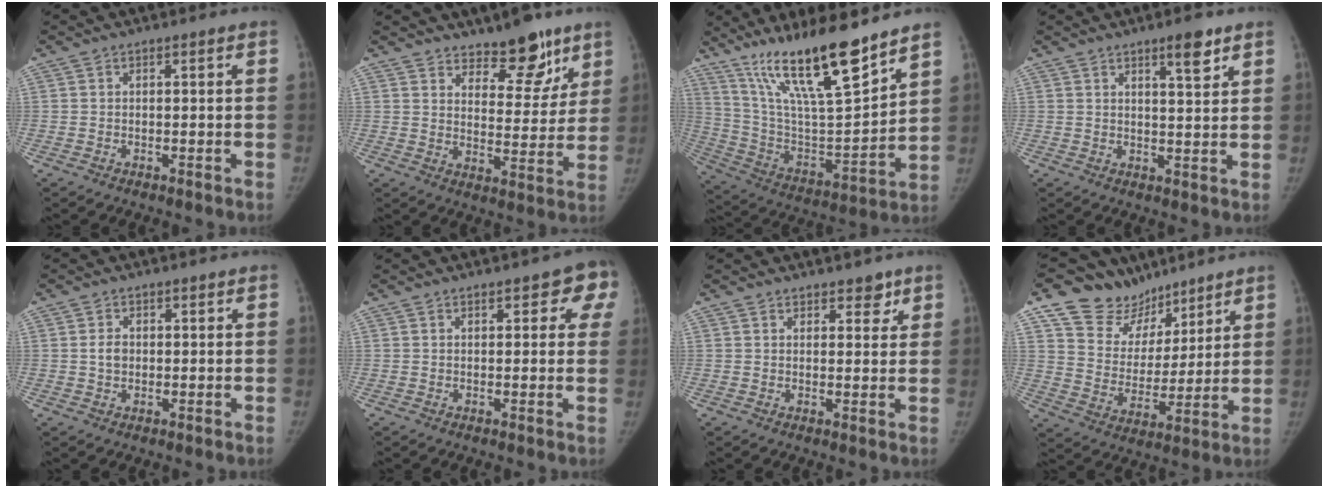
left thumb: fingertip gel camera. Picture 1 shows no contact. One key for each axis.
{"total": 11.6, "fx": 8.5, "fy": 5.2, "fz": 6.0, "tx": -0.037, "ty": -0.060, "tz": 0.130}
{"total": 22.2, "fx": 15.8, "fy": 3.9, "fz": 15.2, "tx": -0.242, "ty": -0.074, "tz": 0.287}
{"total": 5.2, "fx": 3.4, "fy": 1.1, "fz": 3.8, "tx": -0.047, "ty": -0.023, "tz": 0.051}
{"total": 2.3, "fx": 0.4, "fy": 1.8, "fz": 1.4, "tx": -0.018, "ty": -0.001, "tz": 0.008}
{"total": 5.9, "fx": 3.0, "fy": 2.8, "fz": 4.3, "tx": -0.013, "ty": -0.005, "tz": 0.024}
{"total": 3.6, "fx": 2.6, "fy": 1.9, "fz": 1.5, "tx": 0.007, "ty": -0.015, "tz": 0.037}
{"total": 15.7, "fx": 11.7, "fy": 9.8, "fz": 3.8, "tx": -0.013, "ty": -0.066, "tz": 0.208}